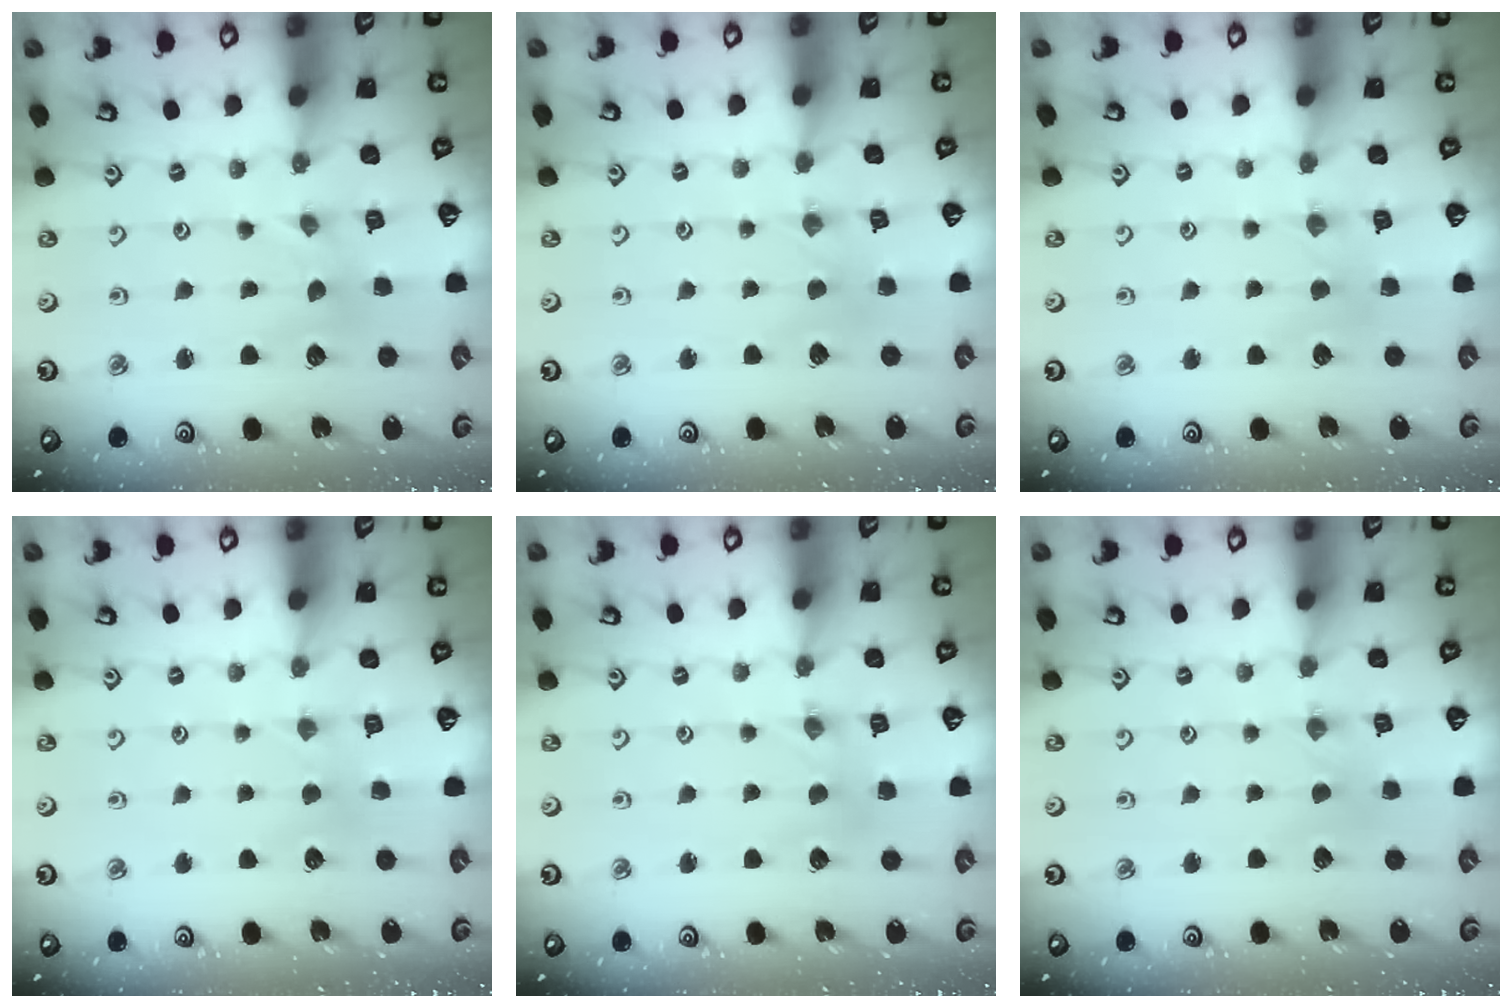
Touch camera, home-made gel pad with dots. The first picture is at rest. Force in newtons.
{"total": 1.2, "press": 1.2, "slide": 0.1}
{"total": 2.9, "press": 2.9, "slide": 0.5}
{"total": 2.6, "press": 2.6, "slide": 0.5}
{"total": 1.5, "press": 1.5, "slide": 0.3}
{"total": 0.0}